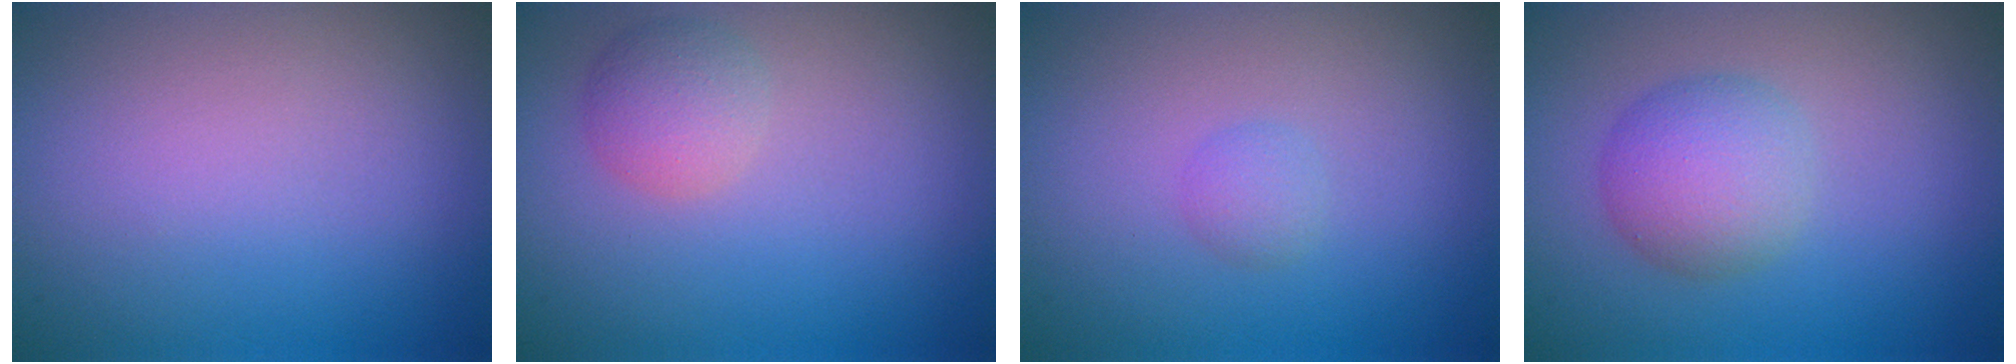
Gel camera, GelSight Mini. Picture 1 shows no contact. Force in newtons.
{"total": 2.4, "press": 2.4, "slide": 0.1}
{"total": 1.0, "press": 1.0, "slide": 0.1}
{"total": 3.9, "press": 3.9, "slide": 0.1}